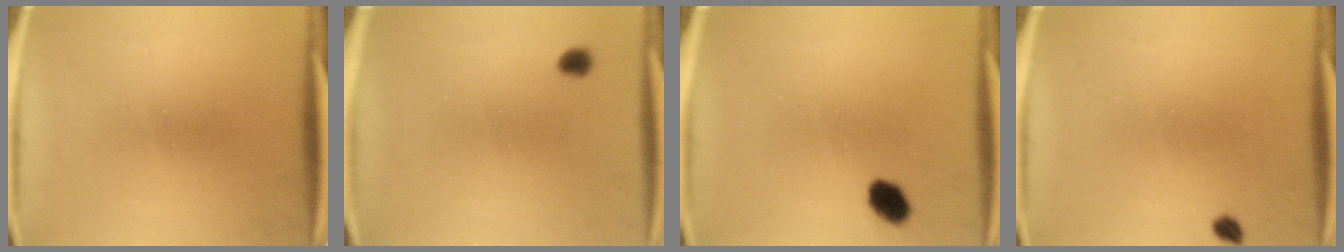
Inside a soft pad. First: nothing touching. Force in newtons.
{"total": 1.8}
{"total": 4.5}
{"total": 1.2}